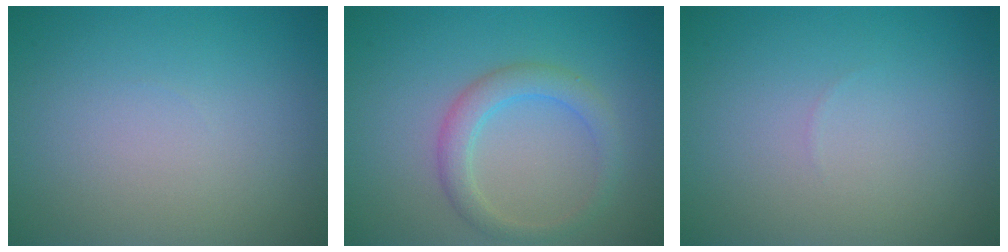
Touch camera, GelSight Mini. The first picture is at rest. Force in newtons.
{"total": 2.8, "press": 2.8, "slide": 0.1}
{"total": 0.0}